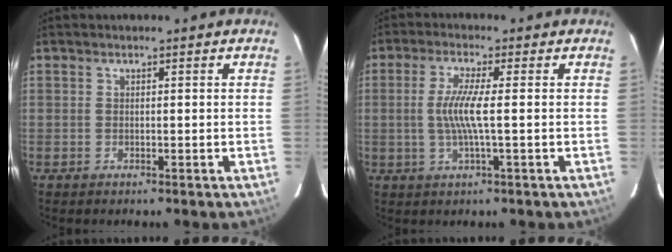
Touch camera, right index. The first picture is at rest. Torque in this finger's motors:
{"motor_torque": [0.99, -0.12, 0.50, 0.14]}